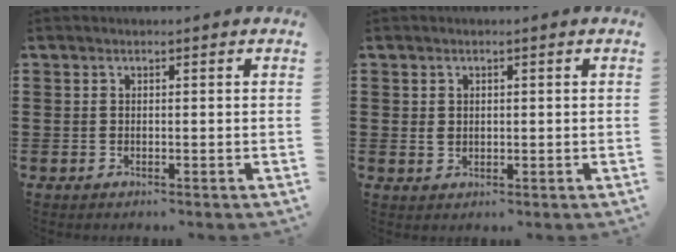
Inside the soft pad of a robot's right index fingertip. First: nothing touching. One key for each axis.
{"total": 1.2, "fx": 0.4, "fy": 1.0, "fz": 0.6, "tx": -0.014, "ty": 0.007, "tz": 0.006}